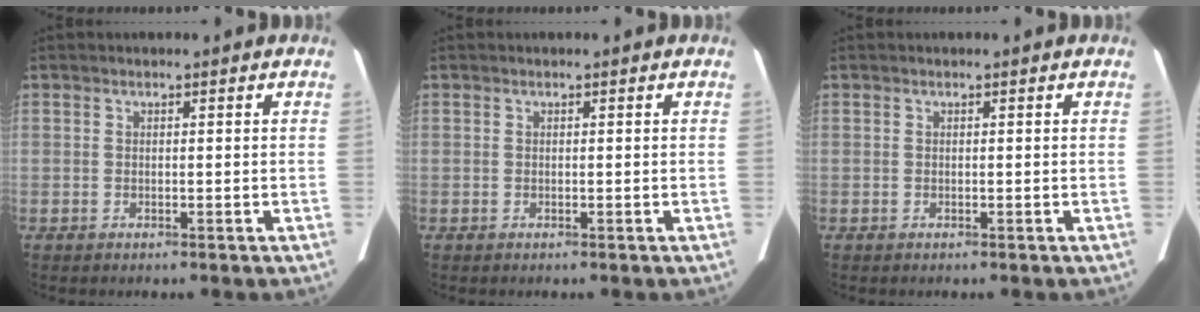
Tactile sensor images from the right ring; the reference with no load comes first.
{"total": 0.0}
{"total": 0.0}